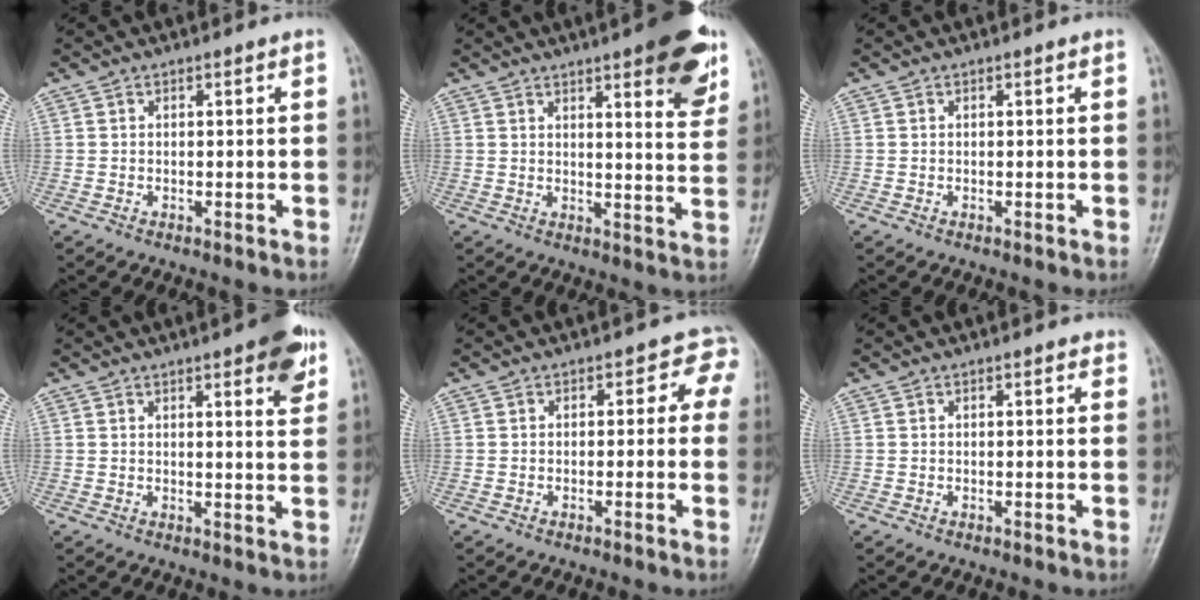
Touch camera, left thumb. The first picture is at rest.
{"total": 12.9, "force": [7.3, 3.3, 10.1], "torque": [-0.100, -0.032, 0.091]}
{"total": 0.0}
{"total": 7.3, "force": [4.0, 1.8, 5.8], "torque": [-0.063, -0.015, 0.047]}
{"total": 3.2, "force": [0.1, 2.6, 1.9], "torque": [0.023, 0.012, -0.015]}
{"total": 0.6, "force": [0.5, 0.3, 0.3], "torque": [-0.003, -0.001, 0.002]}